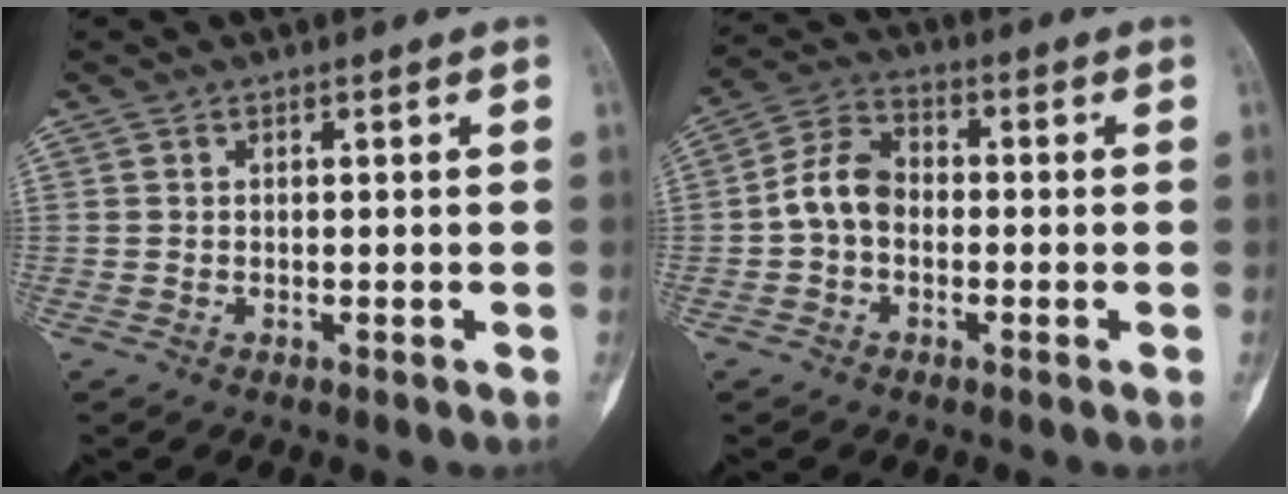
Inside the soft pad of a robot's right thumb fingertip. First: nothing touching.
{"total": 7.4, "force": [-1.0, 5.4, 5.0], "torque": [-0.084, 0.027, -0.034]}